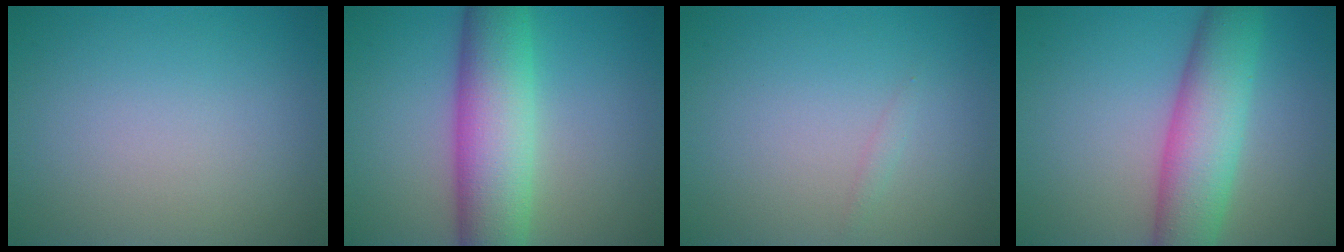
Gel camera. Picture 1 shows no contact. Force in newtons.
{"total": 8.8, "press": 8.8, "slide": 0.2}
{"total": 0.5, "press": 0.5, "slide": 0.0}
{"total": 7.3, "press": 7.2, "slide": 0.1}